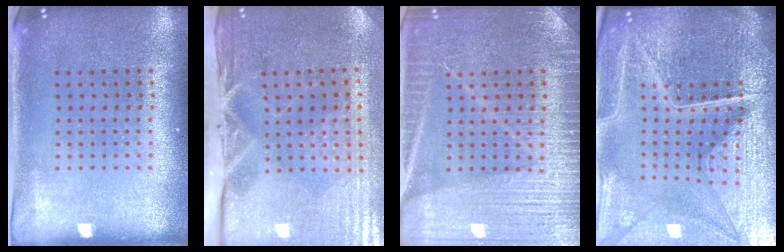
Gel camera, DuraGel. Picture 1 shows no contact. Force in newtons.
{"total": 5.0, "press": 4.1, "slide": 2.8}
{"total": 3.7, "press": 3.6, "slide": 0.4}
{"total": 6.7, "press": 5.9, "slide": 3.2}